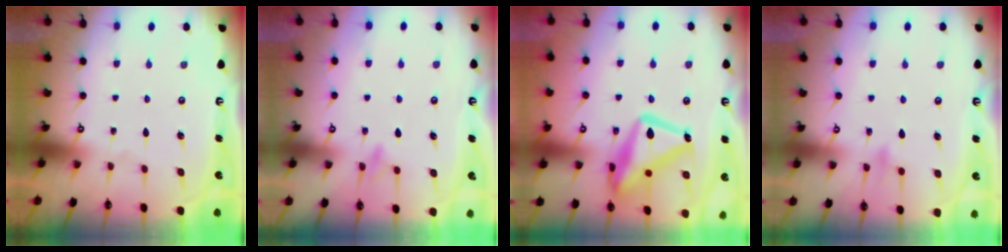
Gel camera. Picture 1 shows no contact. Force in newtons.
{"total": 7.7, "press": 7.6, "slide": 0.8}
{"total": 18.6, "press": 18.5, "slide": 1.6}
{"total": 7.7, "press": 7.7, "slide": 0.5}